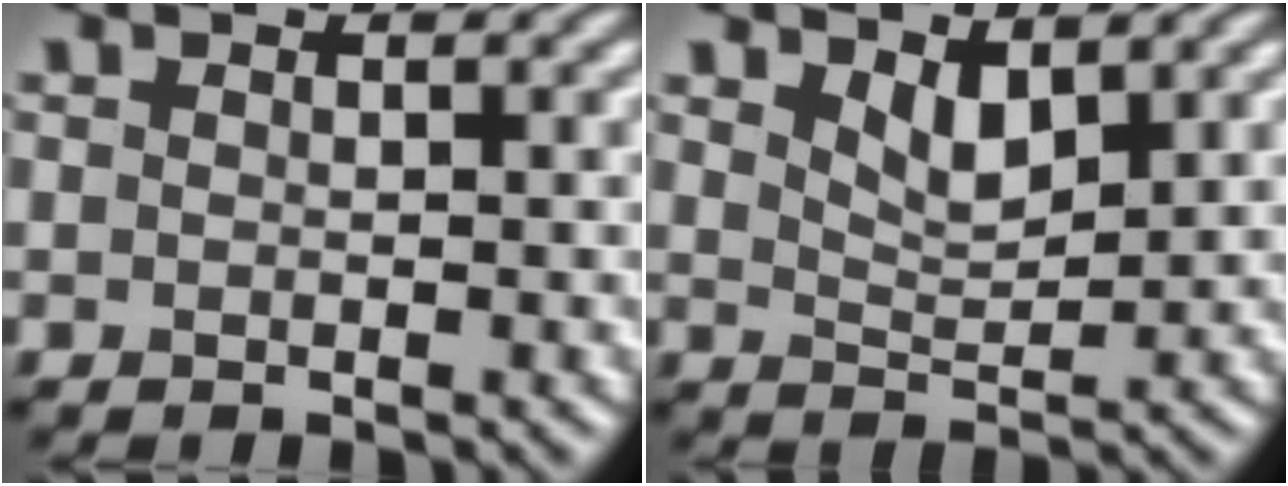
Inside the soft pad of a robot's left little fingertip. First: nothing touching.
{"total": 2.5, "force": [1.6, 0.9, 1.6], "torque": [-0.033, -0.010, 0.033]}